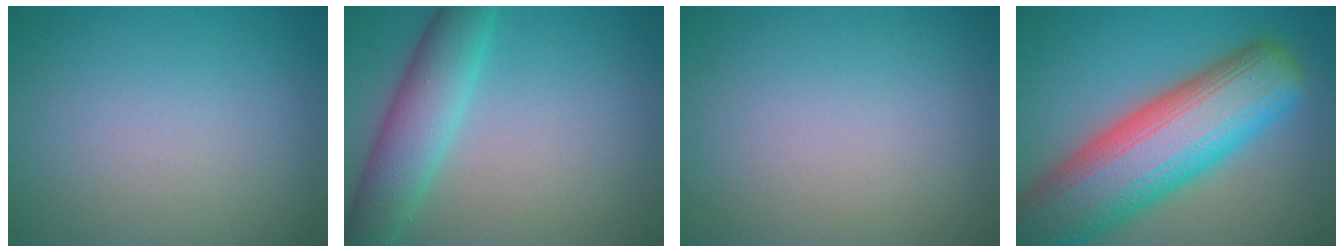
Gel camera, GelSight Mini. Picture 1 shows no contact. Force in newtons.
{"total": 5.5, "press": 5.5, "slide": 0.2}
{"total": 0.0}
{"total": 14.4, "press": 14.4, "slide": 0.6}